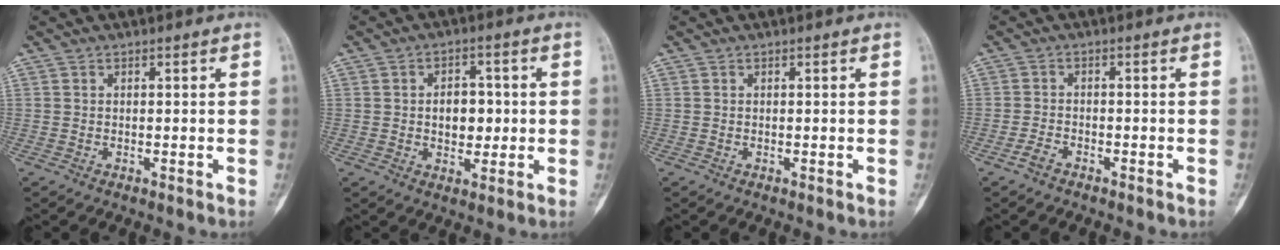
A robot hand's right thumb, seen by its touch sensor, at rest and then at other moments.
{"total": 6.6, "force": [0.1, 4.5, 4.8], "torque": [-0.046, 0.004, 0.004]}
{"total": 0.0}
{"total": 2.1, "force": [-1.6, 0.9, 1.0], "torque": [-0.029, 0.010, -0.032]}